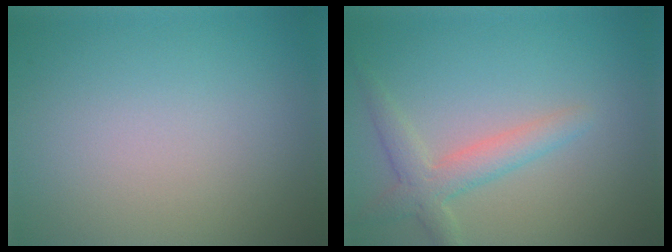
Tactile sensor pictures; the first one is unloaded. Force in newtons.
{"total": 3.1, "press": 3.1, "slide": 0.2}